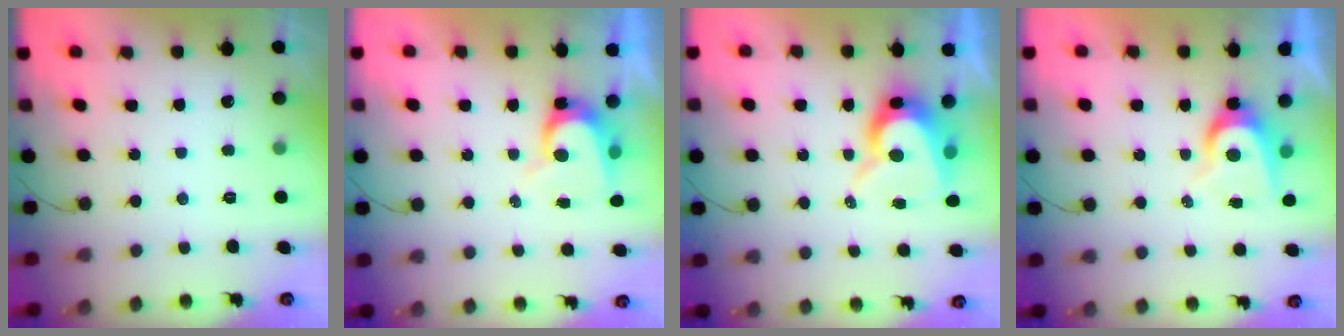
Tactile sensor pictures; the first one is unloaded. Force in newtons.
{"total": 8.1, "press": 8.0, "slide": 0.9}
{"total": 9.3, "press": 9.2, "slide": 0.7}
{"total": 7.0, "press": 6.9, "slide": 0.4}